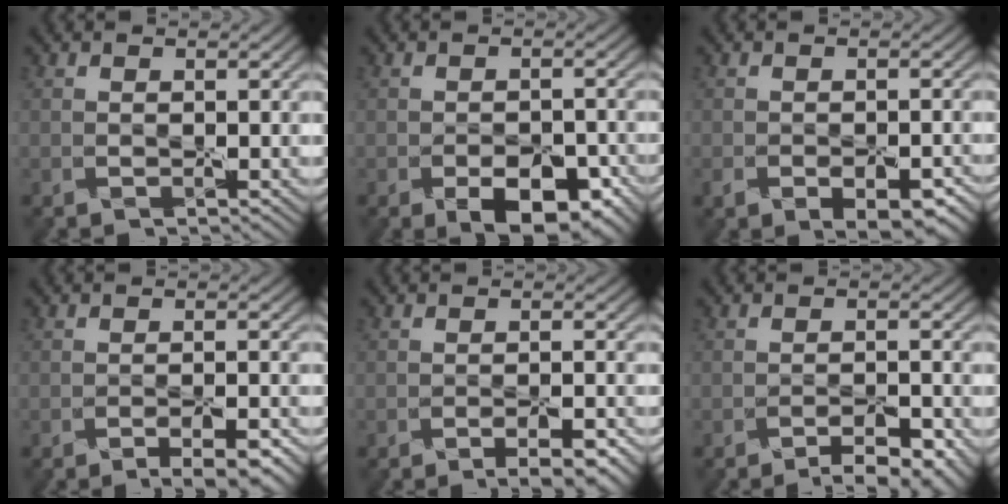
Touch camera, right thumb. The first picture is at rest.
{"total": 5.3, "force": [-3.0, 2.6, 3.5], "torque": [-0.041, -0.004, -0.035]}
{"total": 5.7, "force": [-3.1, 2.8, 3.8], "torque": [-0.054, -0.015, -0.032]}
{"total": 4.1, "force": [-3.1, 0.4, 2.6], "torque": [-0.027, 0.005, -0.043]}
{"total": 3.9, "force": [-2.8, 0.5, 2.6], "torque": [-0.025, 0.001, -0.039]}
{"total": 4.3, "force": [-3.5, 0.6, 2.4], "torque": [-0.024, 0.007, -0.050]}